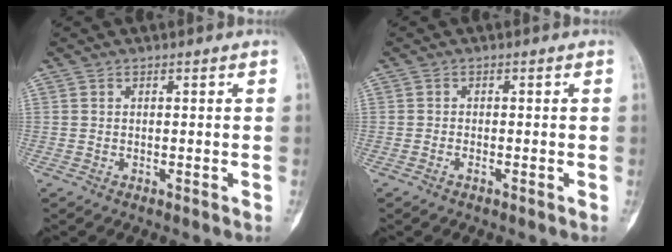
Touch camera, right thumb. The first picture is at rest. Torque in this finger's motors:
{"motor_torque": [-0.32, -0.01, -0.07, 0.05, -0.04]}